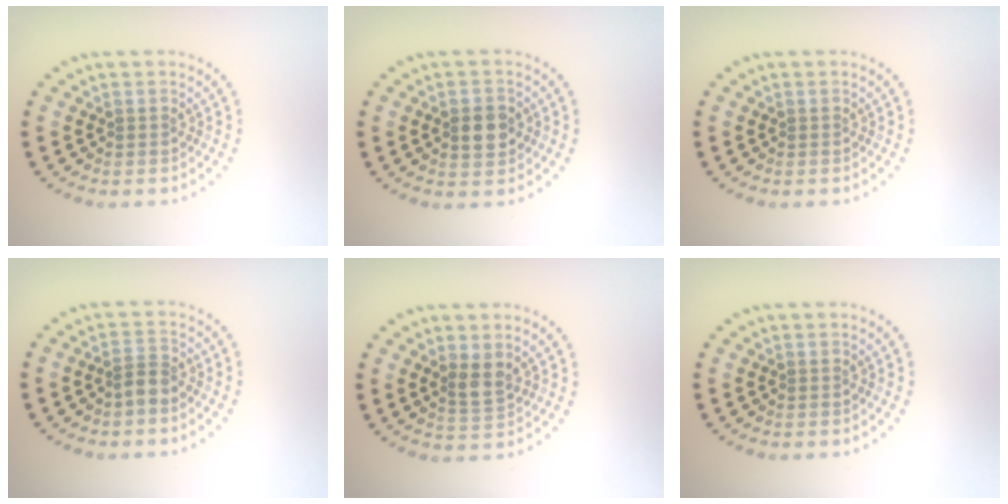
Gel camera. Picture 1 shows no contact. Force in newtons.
{"total": 2.8, "press": 2.8, "slide": 0.1}
{"total": 0.0}
{"total": 1.9, "press": 1.5, "slide": 1.1}
{"total": 2.0, "press": 1.8, "slide": 0.9}
{"total": 0.0}